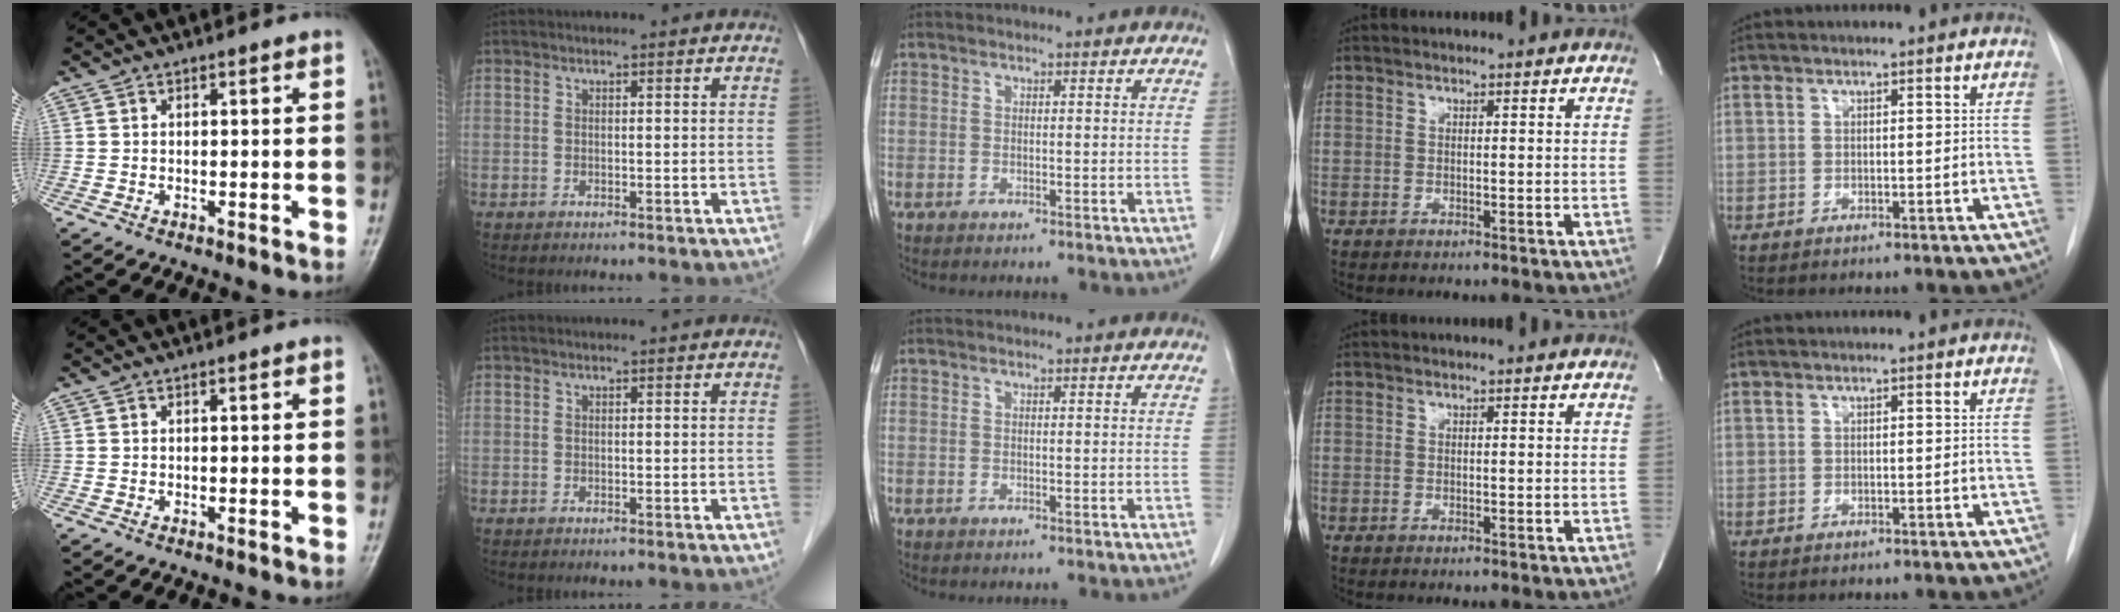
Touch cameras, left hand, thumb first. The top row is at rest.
{}